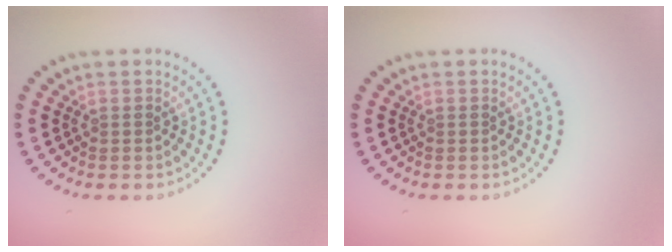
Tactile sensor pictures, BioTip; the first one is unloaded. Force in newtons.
{"total": 0.0}